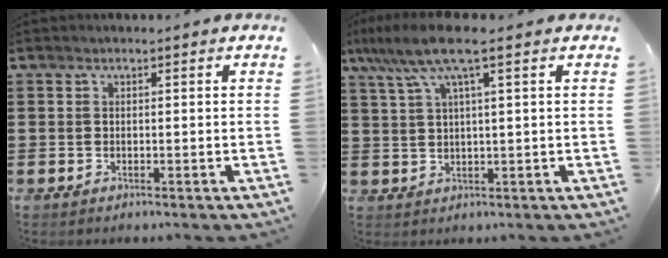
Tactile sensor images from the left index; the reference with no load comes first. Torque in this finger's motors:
{"motor_torque": [1.79, 0.35, 0.52, 0.21]}